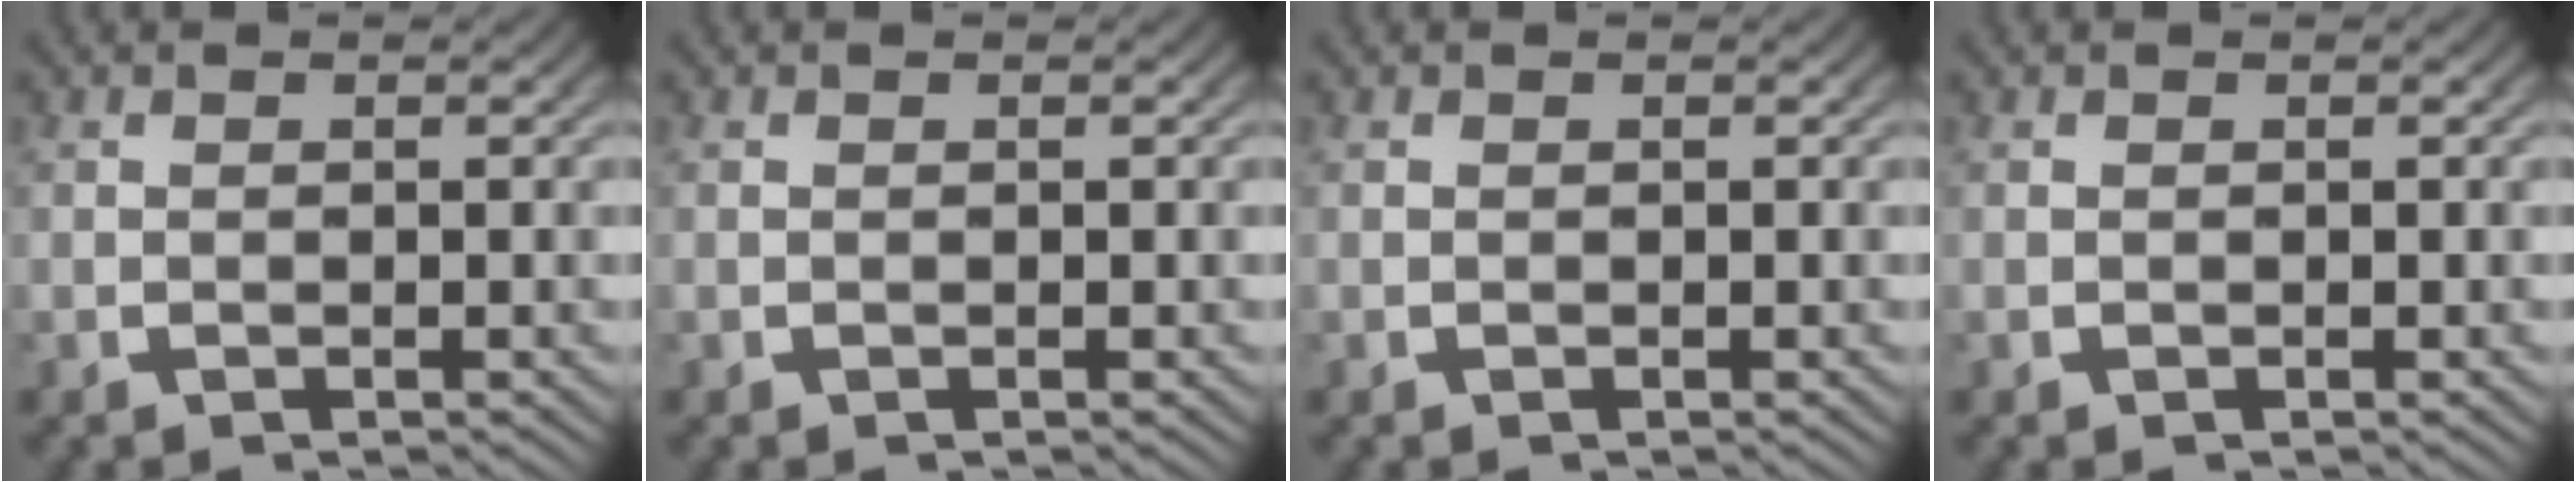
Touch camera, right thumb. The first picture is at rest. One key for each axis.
{"total": 0.0}
{"total": 0.0}
{"total": 0.0}